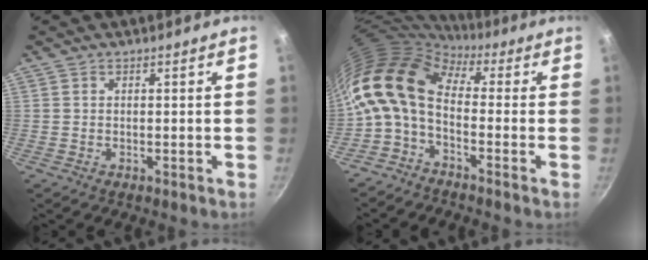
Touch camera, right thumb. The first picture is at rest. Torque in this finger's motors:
{"motor_torque": [-0.10, 1.84, 1.38, -1.40, 0.26]}